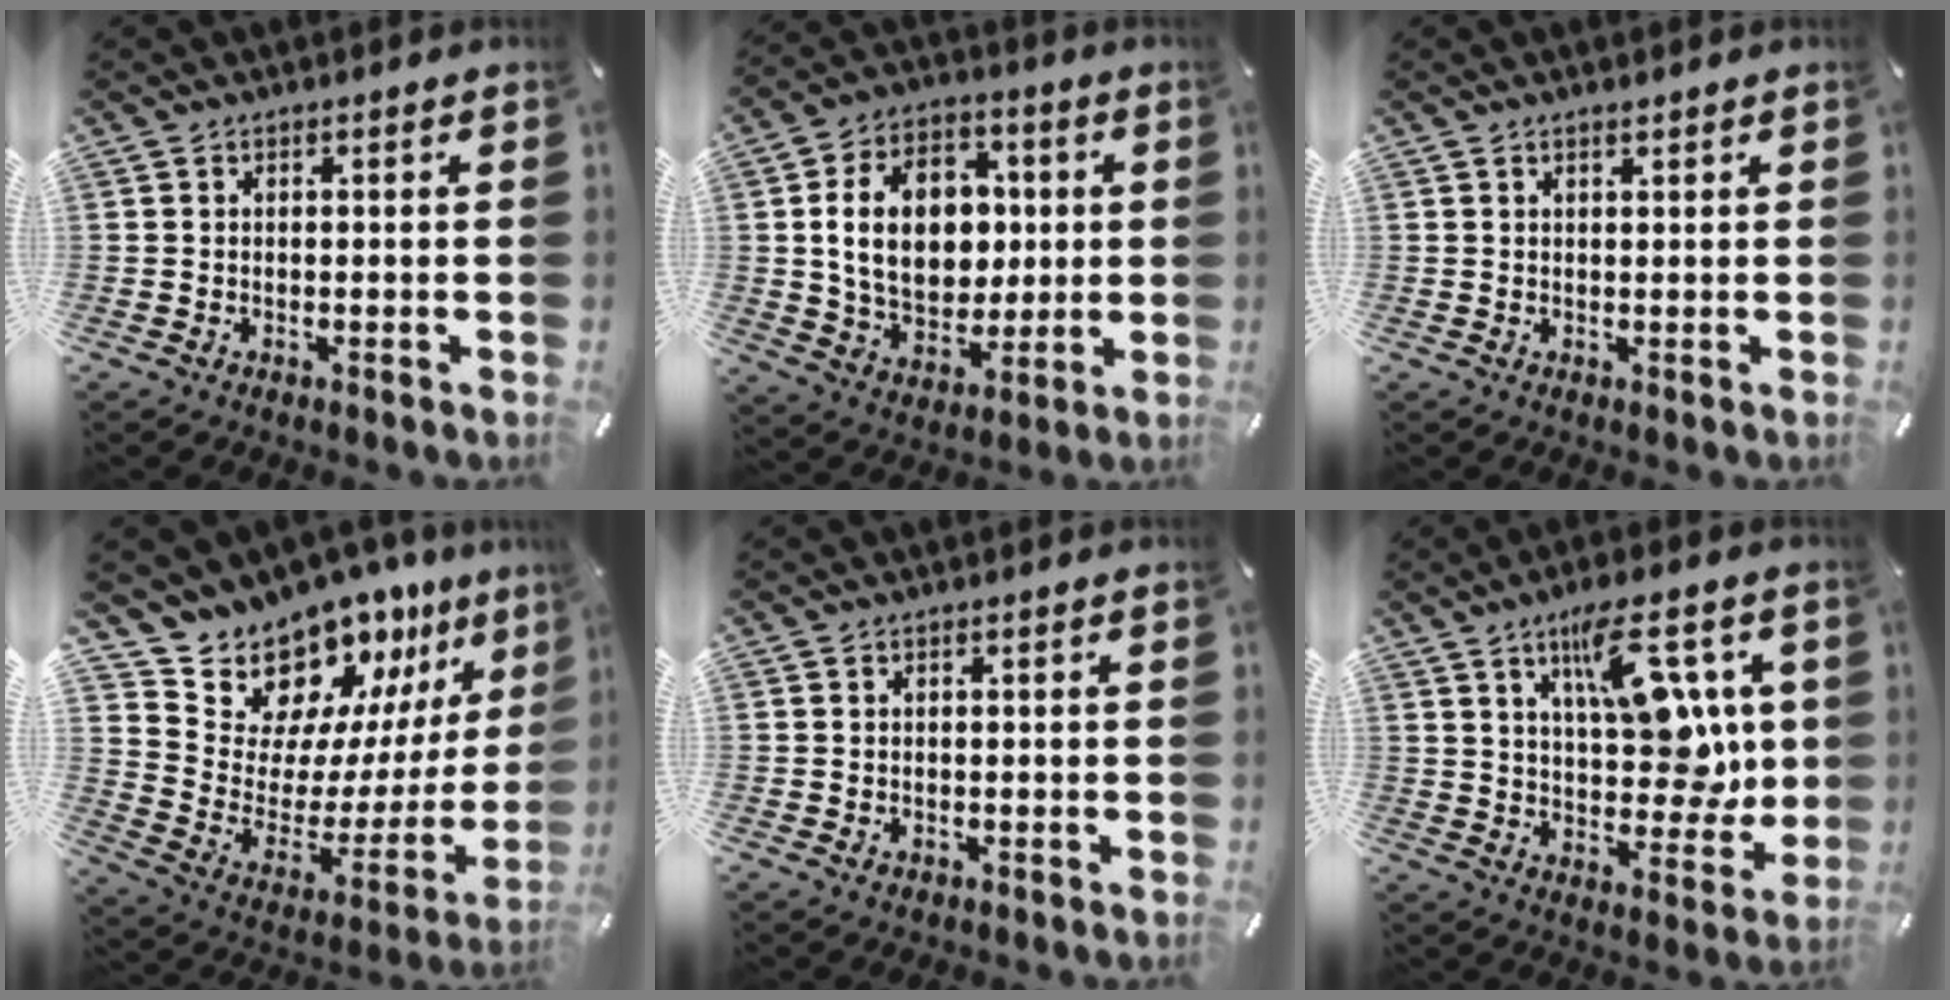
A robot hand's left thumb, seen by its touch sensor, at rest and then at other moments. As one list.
[{"total": 17.0, "force": [1.9, 12.6, 11.2], "torque": [-0.205, 0.011, 0.038]}, {"total": 1.0, "force": [0.8, 0.2, 0.5], "torque": [-0.011, -0.001, 0.014]}, {"total": 16.1, "force": [14.8, 6.1, 1.5], "torque": [-0.034, -0.157, 0.264]}, {"total": 0.6, "force": [0.0, 0.4, 0.4], "torque": [-0.008, 0.004, -0.001]}, {"total": 15.7, "force": [6.6, 7.7, 11.9], "torque": [-0.164, -0.026, 0.113]}]